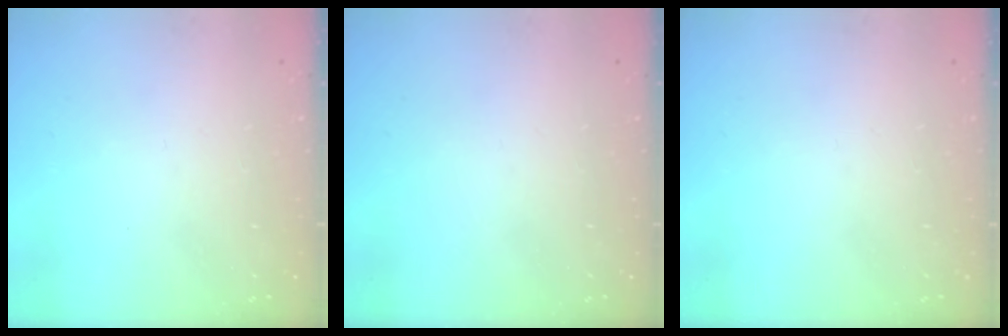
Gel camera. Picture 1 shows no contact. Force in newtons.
{"total": 0.0}
{"total": 0.0}